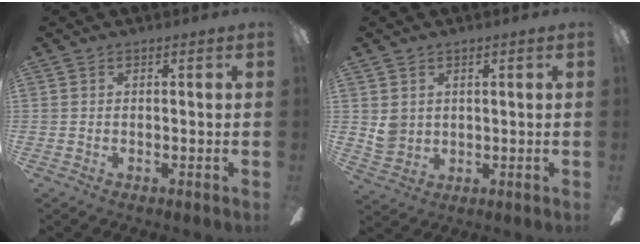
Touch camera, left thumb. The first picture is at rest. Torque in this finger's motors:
{"motor_torque": [0.58, 0.57, 0.65, -0.54, 0.00]}